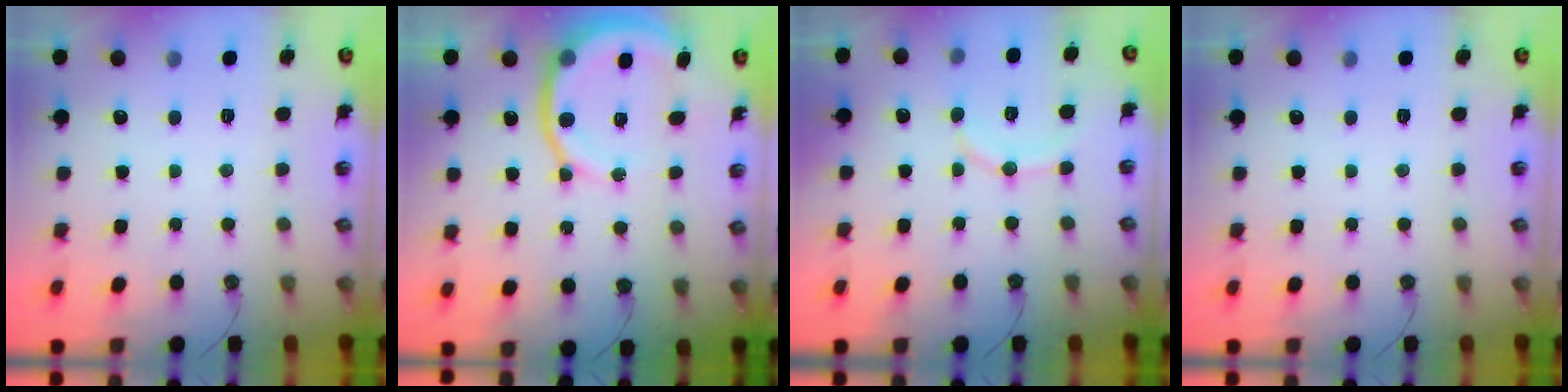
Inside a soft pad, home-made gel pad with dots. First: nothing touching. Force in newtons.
{"total": 11.8, "press": 11.6, "slide": 2.0}
{"total": 8.4, "press": 8.2, "slide": 1.6}
{"total": 0.0}